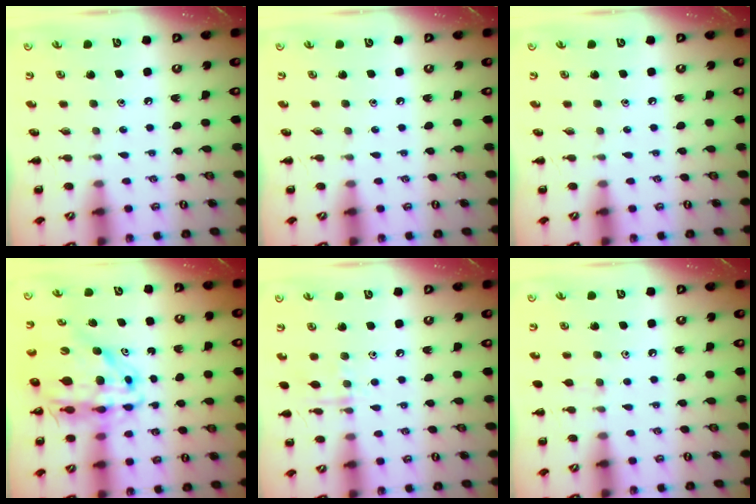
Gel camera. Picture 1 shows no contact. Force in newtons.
{"total": 0.0}
{"total": 0.0}
{"total": 15.1, "press": 14.5, "slide": 4.3}
{"total": 7.0, "press": 6.9, "slide": 0.8}
{"total": 4.9, "press": 4.7, "slide": 1.5}